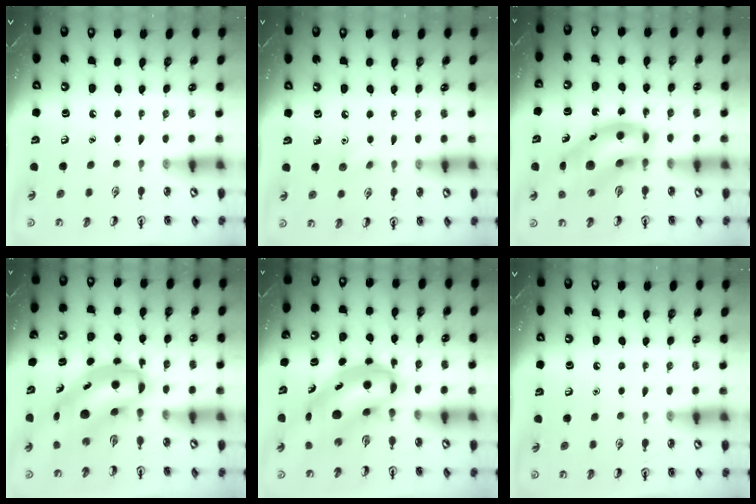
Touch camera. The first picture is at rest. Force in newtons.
{"total": 5.4, "press": 5.1, "slide": 1.8}
{"total": 12.6, "press": 12.1, "slide": 3.6}
{"total": 8.2, "press": 7.9, "slide": 2.1}
{"total": 7.8, "press": 7.6, "slide": 1.7}
{"total": 0.0}